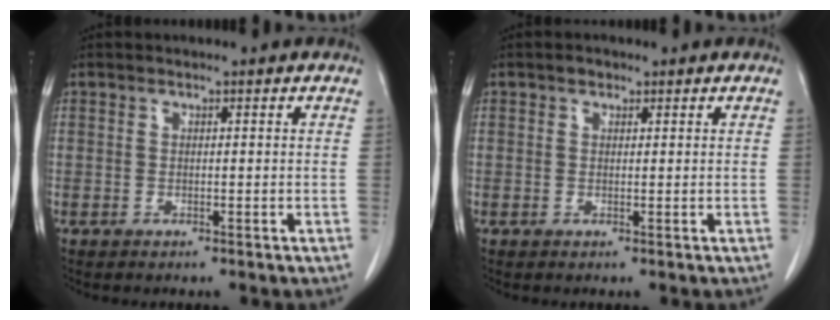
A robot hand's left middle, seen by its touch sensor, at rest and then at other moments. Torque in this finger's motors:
{"motor_torque": [0.21, -0.20, -0.02, 0.01]}